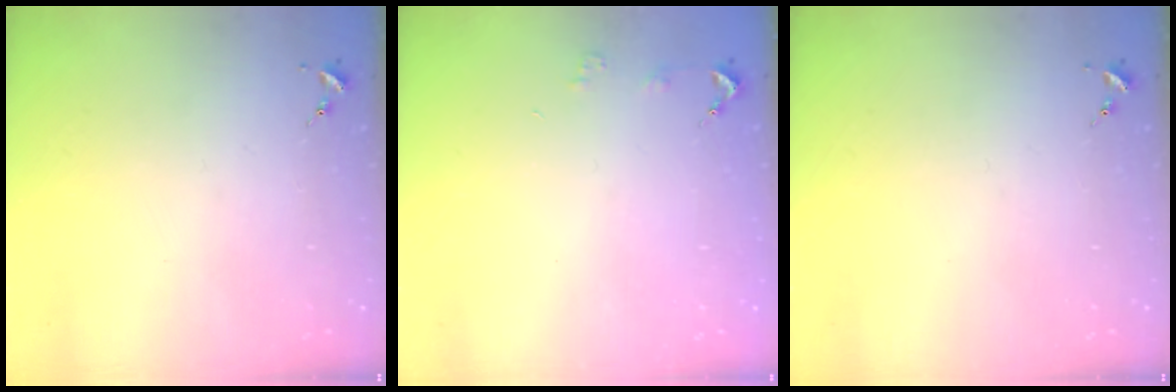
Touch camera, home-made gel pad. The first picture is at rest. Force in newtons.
{"total": 2.9, "press": 2.9, "slide": 0.2}
{"total": 0.0}